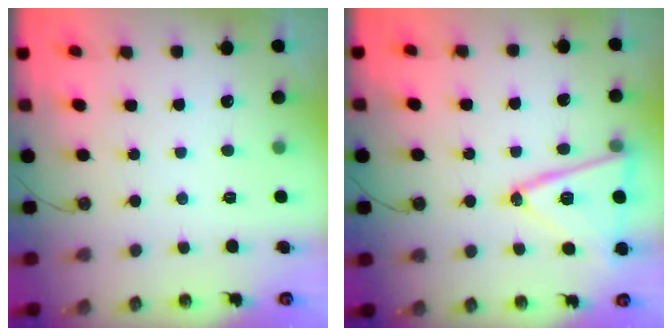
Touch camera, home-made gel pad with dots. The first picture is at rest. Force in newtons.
{"total": 16.2, "press": 15.9, "slide": 3.4}